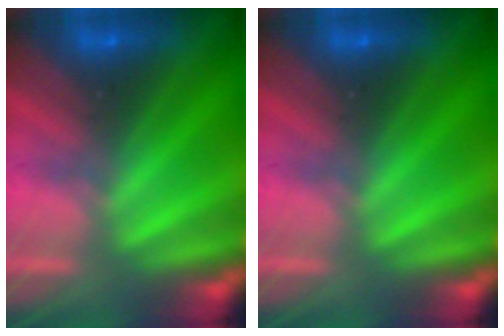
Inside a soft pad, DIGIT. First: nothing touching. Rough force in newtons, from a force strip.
{"total": 0.0}